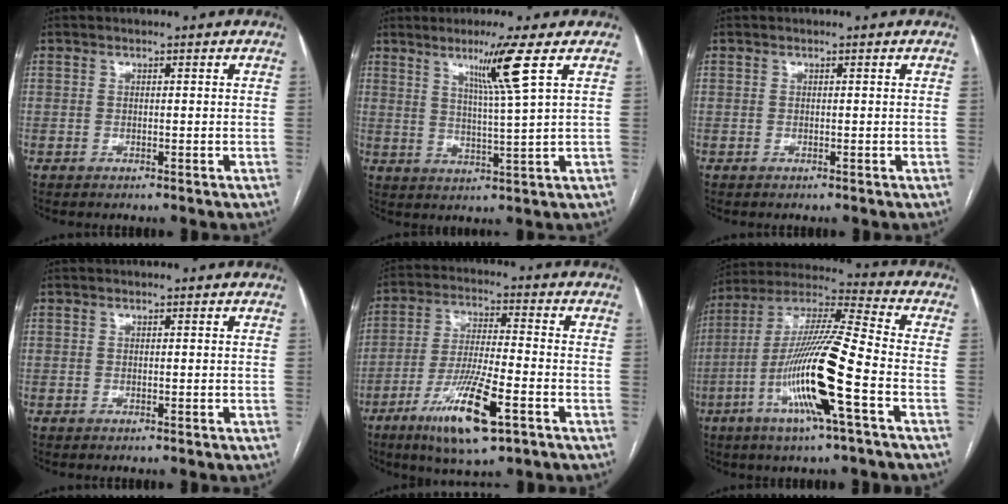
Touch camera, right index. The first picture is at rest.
{"total": 7.5, "force": [3.7, -2.1, 6.1], "torque": [-0.110, -0.015, 0.068]}
{"total": 0.0}
{"total": 0.0}
{"total": 13.1, "force": [-6.6, 1.9, 11.2], "torque": [-0.214, -0.022, -0.115]}
{"total": 17.3, "force": [-5.7, 0.1, 16.3], "torque": [-0.324, -0.008, -0.112]}